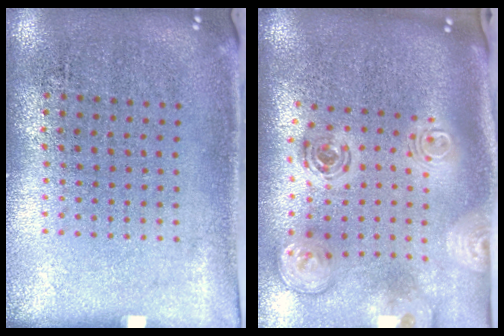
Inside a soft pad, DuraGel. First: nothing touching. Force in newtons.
{"total": 2.6, "press": 1.9, "slide": 1.8}